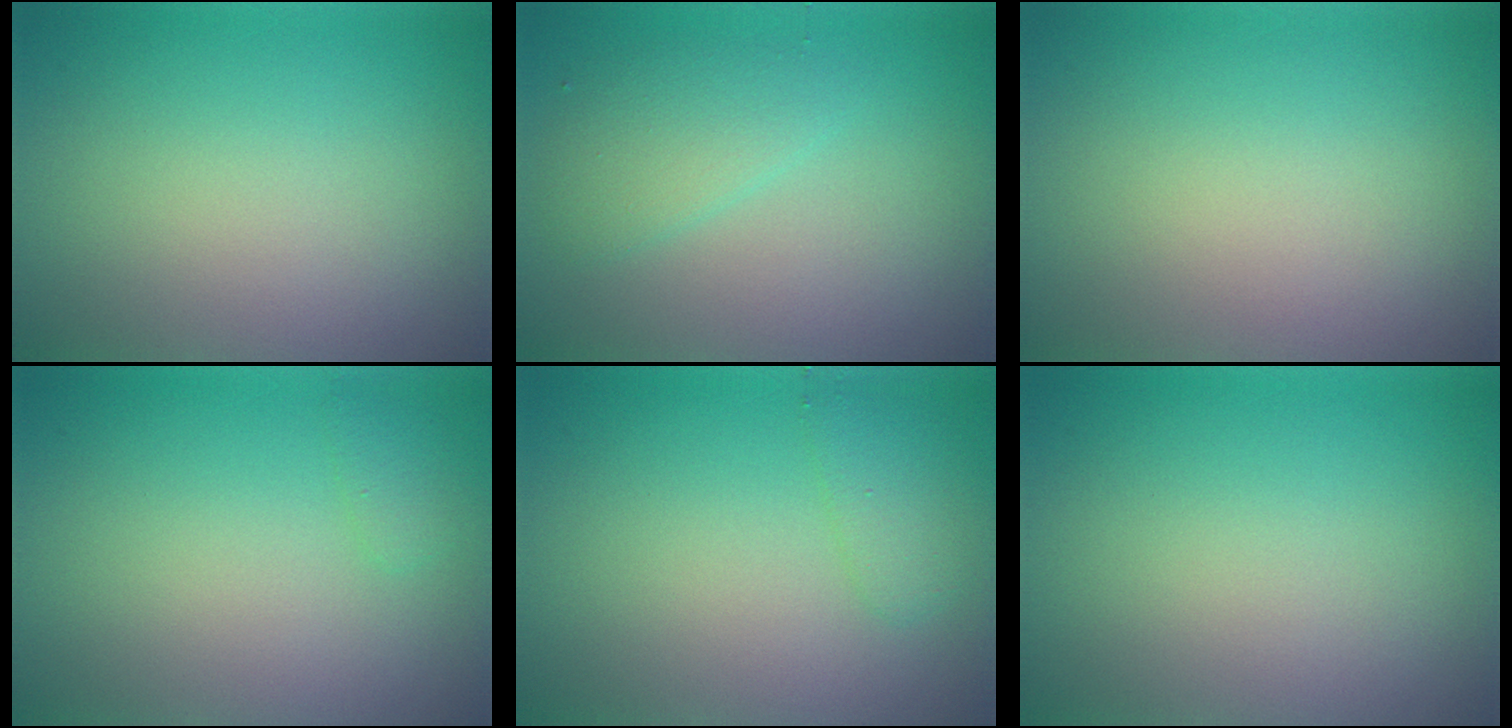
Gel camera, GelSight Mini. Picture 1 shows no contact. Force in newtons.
{"total": 2.5, "press": 2.5, "slide": 0.1}
{"total": 0.0}
{"total": 1.0, "press": 1.0, "slide": 0.1}
{"total": 1.7, "press": 1.7, "slide": 0.1}
{"total": 0.0}